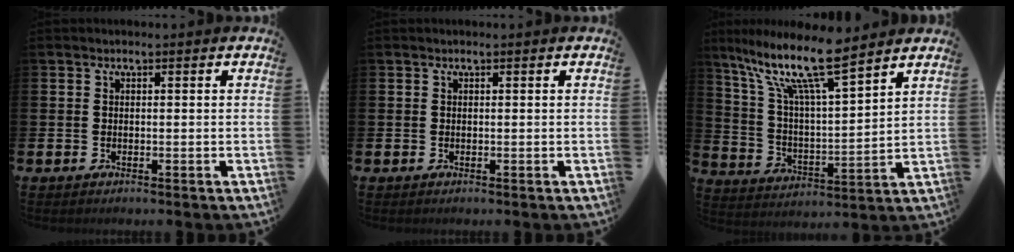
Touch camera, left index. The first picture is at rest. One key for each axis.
{"total": 0.0}
{"total": 12.8, "fx": 10.1, "fy": 2.2, "fz": 7.5, "tx": -0.170, "ty": -0.052, "tz": 0.172}